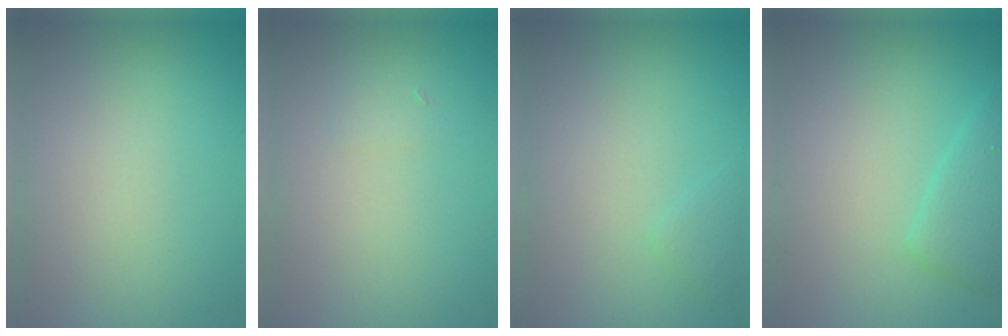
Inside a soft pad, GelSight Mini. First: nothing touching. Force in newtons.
{"total": 0.6, "press": 0.6, "slide": 0.0}
{"total": 0.9, "press": 0.9, "slide": 0.1}
{"total": 2.5, "press": 2.5, "slide": 0.2}